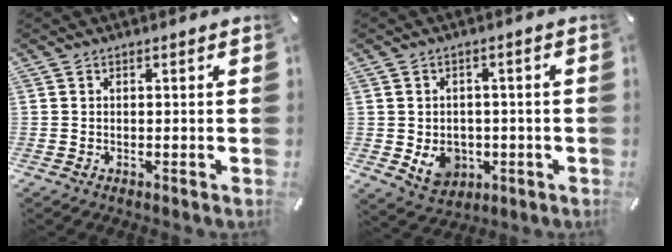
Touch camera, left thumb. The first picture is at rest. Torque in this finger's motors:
{"motor_torque": [1.07, 1.18, 0.32, 0.12, 0.00]}